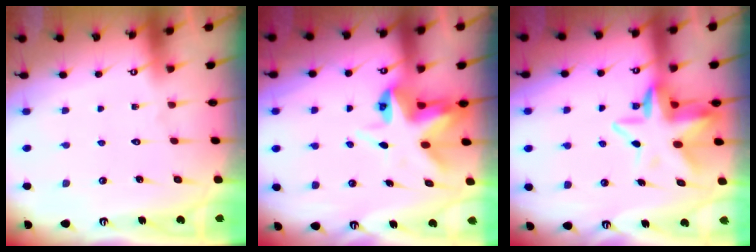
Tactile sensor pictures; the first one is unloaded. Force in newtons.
{"total": 6.2, "press": 6.2, "slide": 0.5}
{"total": 10.1, "press": 9.8, "slide": 2.4}